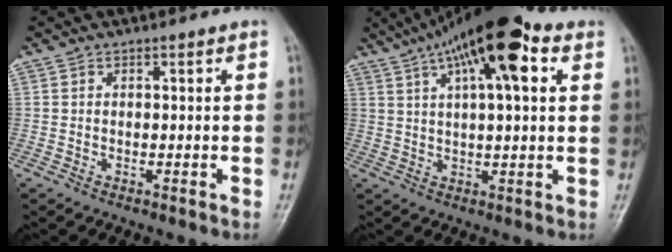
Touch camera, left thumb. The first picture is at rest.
{"total": 16.9, "force": [7.8, 5.3, 14.0], "torque": [-0.220, 0.014, 0.122]}